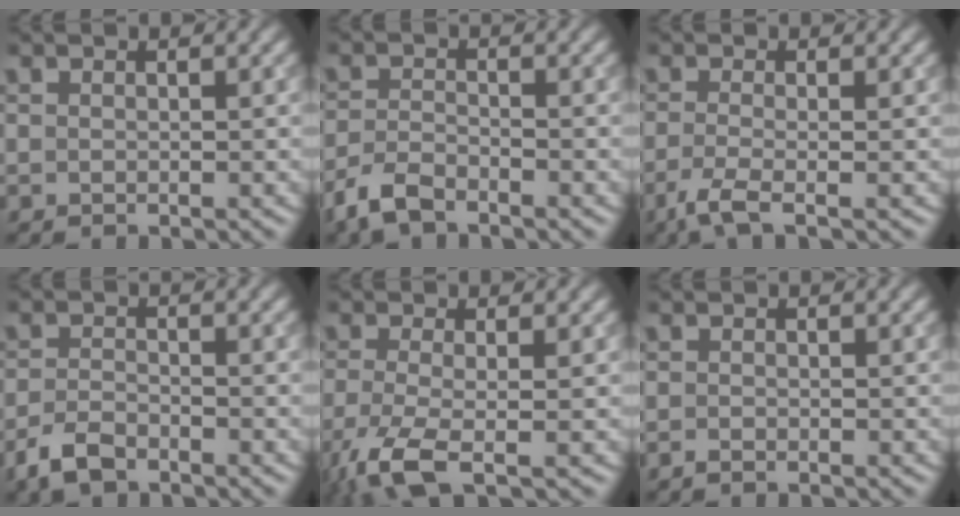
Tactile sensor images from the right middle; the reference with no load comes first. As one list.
[{"total": 3.0, "force": [-2.6, 0.9, 1.2], "torque": [-0.032, -0.005, -0.061]}, {"total": 3.3, "force": [-1.7, 0.9, 2.7], "torque": [-0.054, -0.012, -0.044]}, {"total": 2.8, "force": [-2.3, 1.0, 1.2], "torque": [-0.030, -0.003, -0.053]}, {"total": 4.9, "force": [-2.6, 1.3, 3.9], "torque": [-0.091, -0.014, -0.062]}, {"total": 0.7, "force": [-0.6, 0.1, 0.2], "torque": [-0.008, -0.003, -0.012]}]